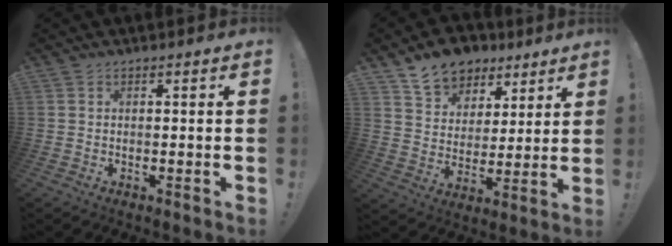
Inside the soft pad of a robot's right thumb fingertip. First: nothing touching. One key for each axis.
{"total": 12.5, "fx": 9.1, "fy": 7.9, "fz": 3.2, "tx": -0.049, "ty": -0.064, "tz": 0.173}